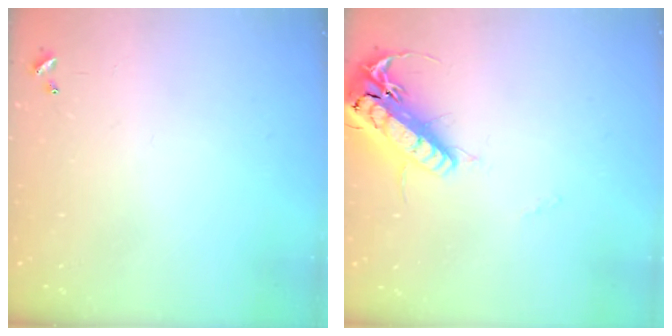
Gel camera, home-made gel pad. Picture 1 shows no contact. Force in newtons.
{"total": 19.2, "press": 18.9, "slide": 3.3}